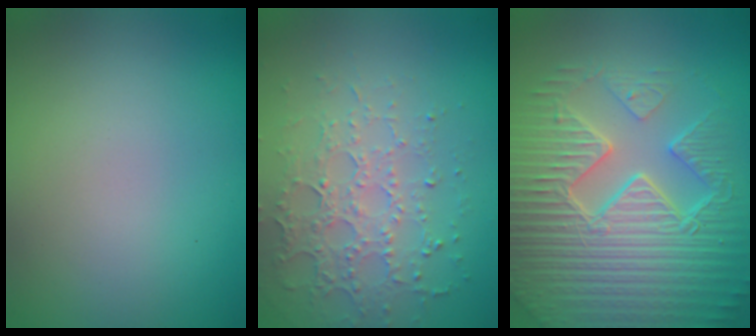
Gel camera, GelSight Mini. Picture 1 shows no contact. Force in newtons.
{"total": 3.5, "press": 3.4, "slide": 0.9}
{"total": 9.7, "press": 6.8, "slide": 6.9}